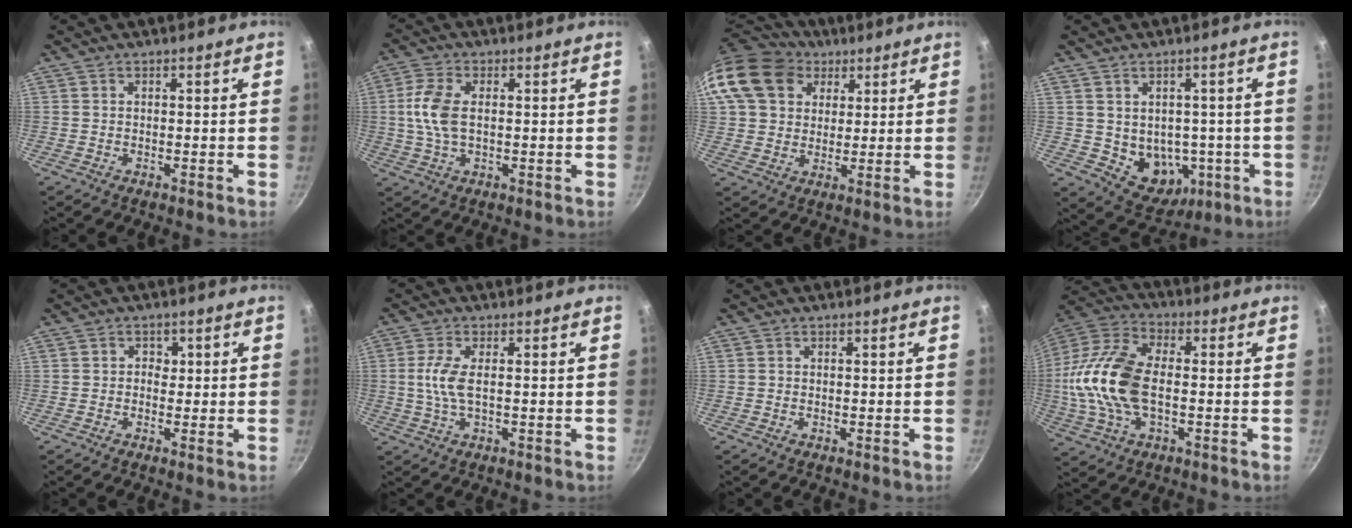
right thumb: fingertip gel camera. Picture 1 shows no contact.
{"total": 7.5, "force": [0.6, 4.1, 6.2], "torque": [-0.133, 0.008, 0.008]}
{"total": 16.5, "force": [6.8, 12.9, 7.8], "torque": [-0.141, 0.014, 0.117]}
{"total": 10.3, "force": [-1.3, 8.2, 6.1], "torque": [-0.049, -0.002, 0.004]}
{"total": 1.9, "force": [0.1, 1.8, 0.8], "torque": [0.000, -0.003, -0.003]}
{"total": 5.1, "force": [0.1, 1.7, 4.8], "torque": [-0.114, 0.003, -0.001]}
{"total": 0.0}
{"total": 18.6, "force": [-1.2, 10.4, 15.4], "torque": [-0.306, 0.032, -0.034]}